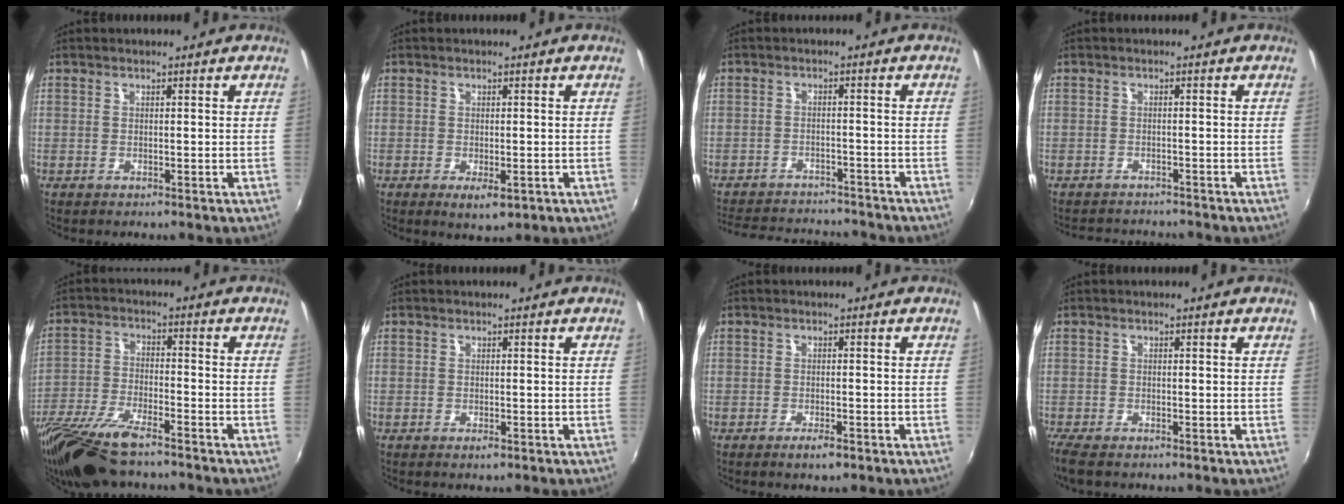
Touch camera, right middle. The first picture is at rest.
{"total": 3.2, "force": [-1.2, 1.3, 2.6], "torque": [-0.046, -0.011, -0.013]}
{"total": 12.7, "force": [-11.4, 4.1, 3.9], "torque": [-0.104, 0.022, -0.161]}
{"total": 4.7, "force": [-4.5, 1.2, 0.7], "torque": [-0.027, 0.002, -0.070]}
{"total": 15.4, "force": [-12.2, 3.7, 8.6], "torque": [-0.190, -0.040, -0.229]}
{"total": 0.7, "force": [-0.4, 0.2, 0.5], "torque": [-0.009, -0.001, -0.005]}
{"total": 2.3, "force": [-1.5, 0.5, 1.7], "torque": [-0.036, -0.003, -0.027]}
{"total": 4.0, "force": [-3.1, 1.0, 2.3], "torque": [-0.058, -0.017, -0.060]}